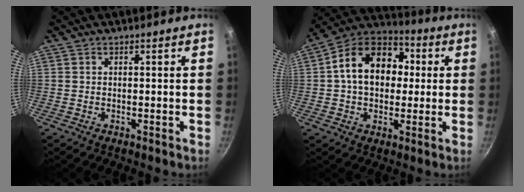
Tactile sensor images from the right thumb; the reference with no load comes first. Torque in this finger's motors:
{"motor_torque": [0.52, 2.62, 0.84, -0.13, 0.26]}